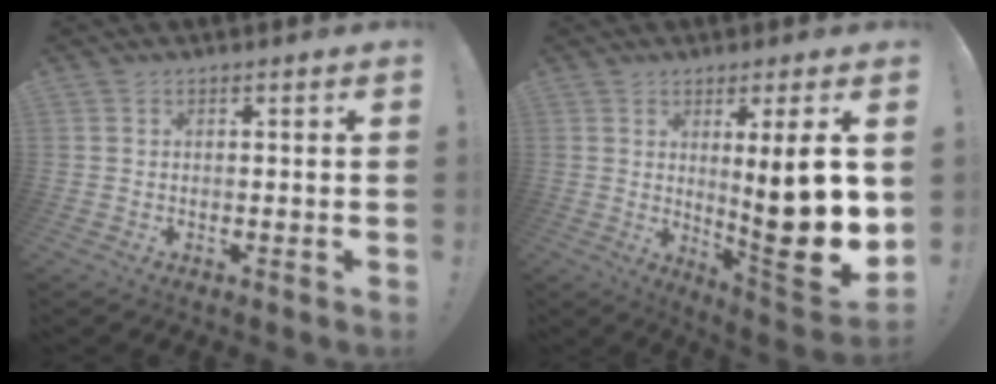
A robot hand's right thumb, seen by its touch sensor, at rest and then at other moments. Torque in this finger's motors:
{"motor_torque": [0.37, 0.76, 1.04, 0.64, 0.10]}